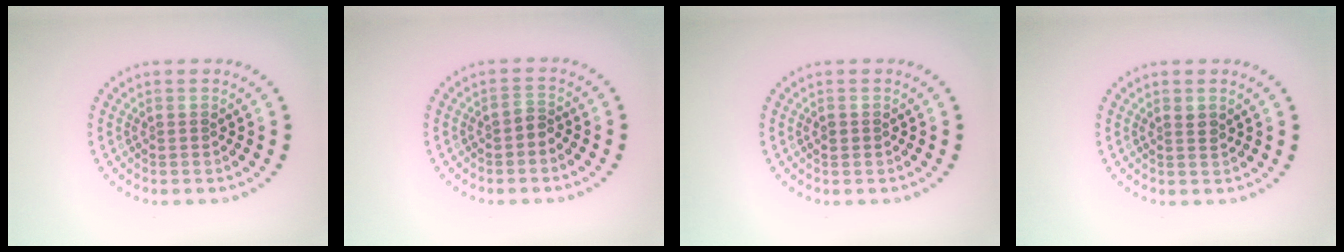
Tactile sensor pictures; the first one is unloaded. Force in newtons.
{"total": 1.0, "press": 0.8, "slide": 0.6}
{"total": 0.8, "press": 0.8, "slide": 0.1}
{"total": 0.9, "press": 0.8, "slide": 0.4}